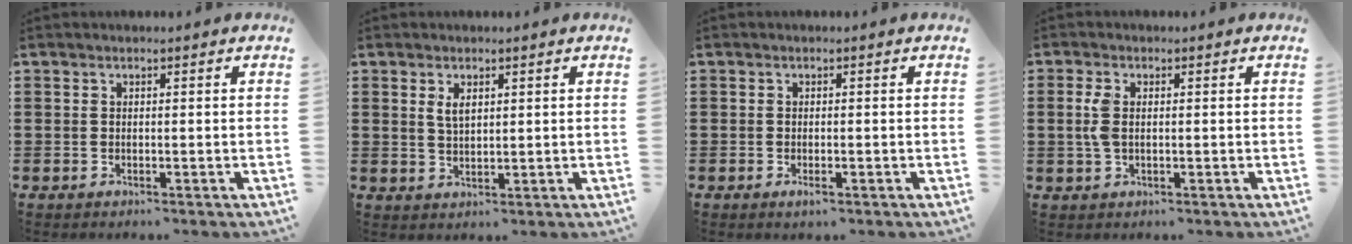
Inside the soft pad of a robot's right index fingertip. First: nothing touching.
{"total": 2.3, "force": [1.1, 1.1, 1.7], "torque": [-0.036, 0.003, 0.020]}
{"total": 0.9, "force": [-0.4, 0.2, 0.8], "torque": [-0.017, -0.006, -0.005]}
{"total": 3.4, "force": [0.3, 1.7, 2.9], "torque": [-0.076, 0.000, -0.001]}